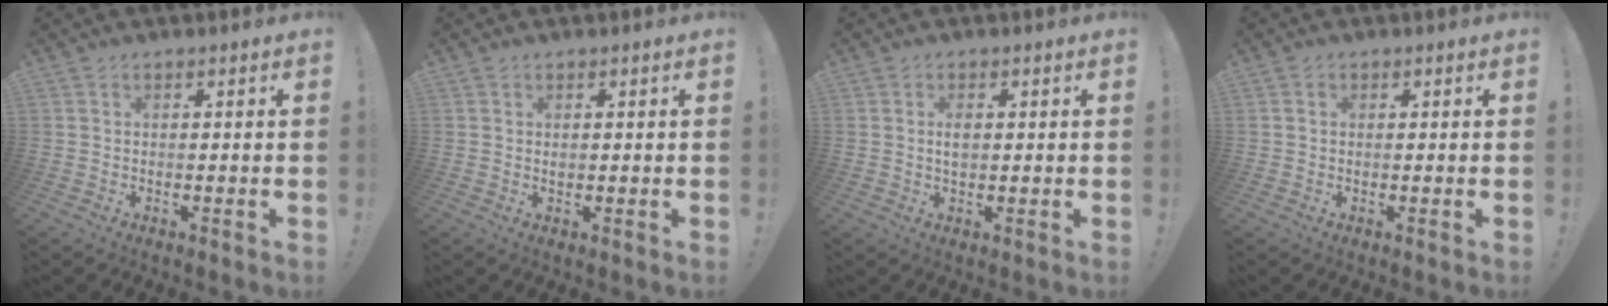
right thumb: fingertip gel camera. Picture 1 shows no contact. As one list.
[{"total": 0.6, "force": [0.1, 0.6, 0.3], "torque": [-0.004, 0.002, 0.001]}, {"total": 2.4, "force": [0.1, 1.3, 2.0], "torque": [-0.032, 0.002, -0.001]}, {"total": 0.9, "force": [0.0, 0.8, 0.3], "torque": [-0.008, 0.005, 0.001]}]